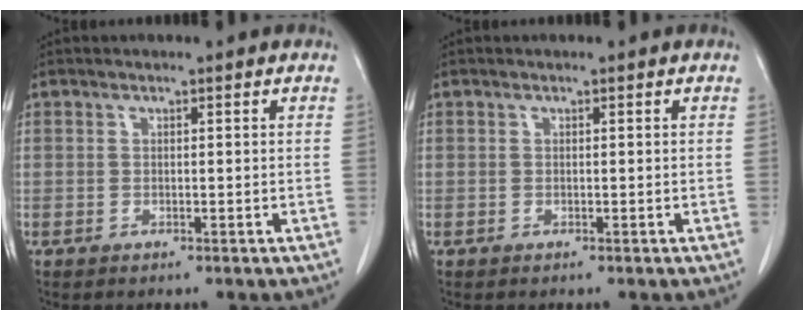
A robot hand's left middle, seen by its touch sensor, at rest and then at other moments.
{"total": 0.0}